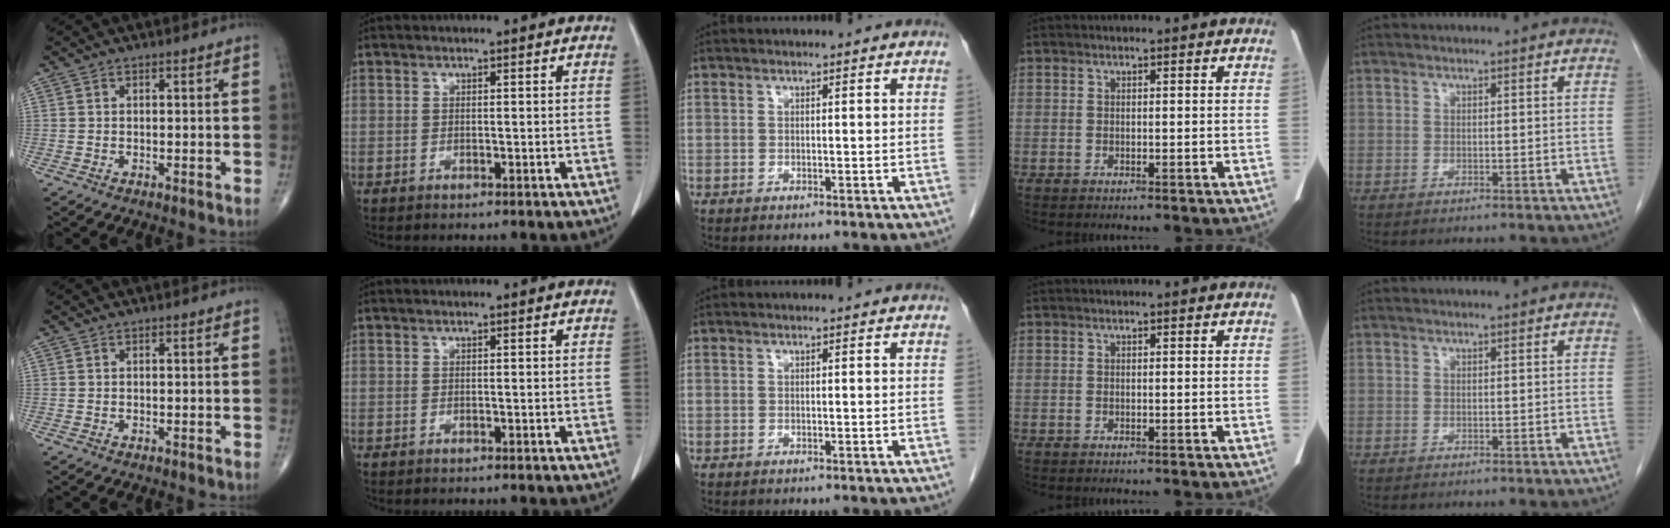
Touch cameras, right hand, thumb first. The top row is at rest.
{}